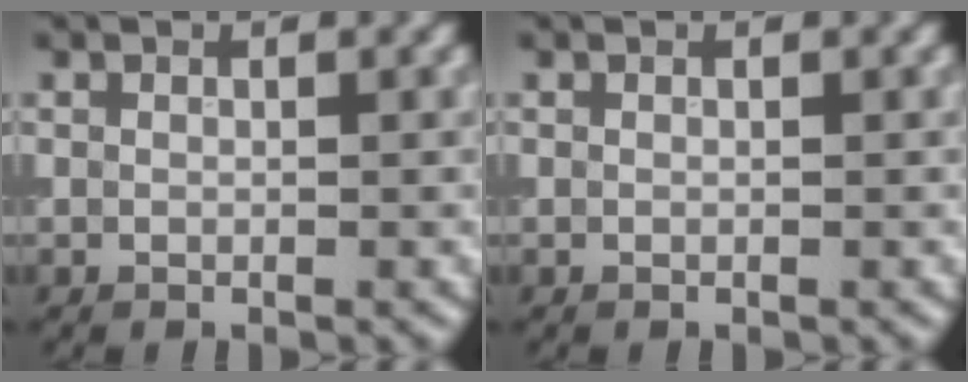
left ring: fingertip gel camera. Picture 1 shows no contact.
{"total": 0.0}